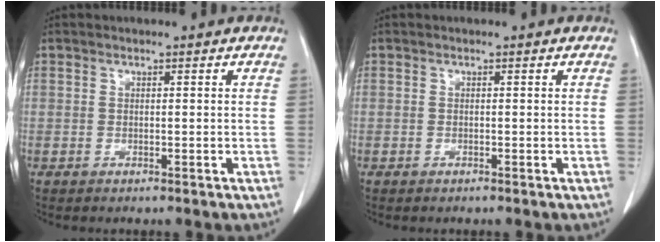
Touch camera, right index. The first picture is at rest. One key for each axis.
{"total": 0.0}